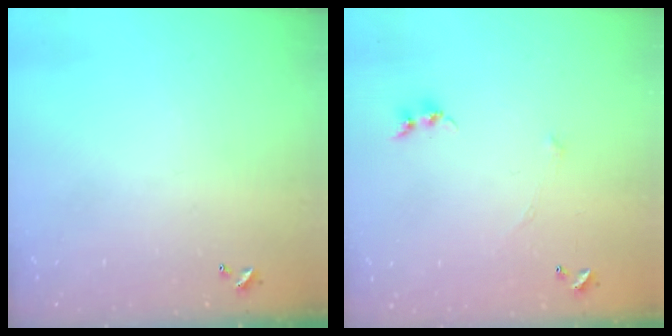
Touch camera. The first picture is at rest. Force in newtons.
{"total": 4.8, "press": 4.7, "slide": 0.6}